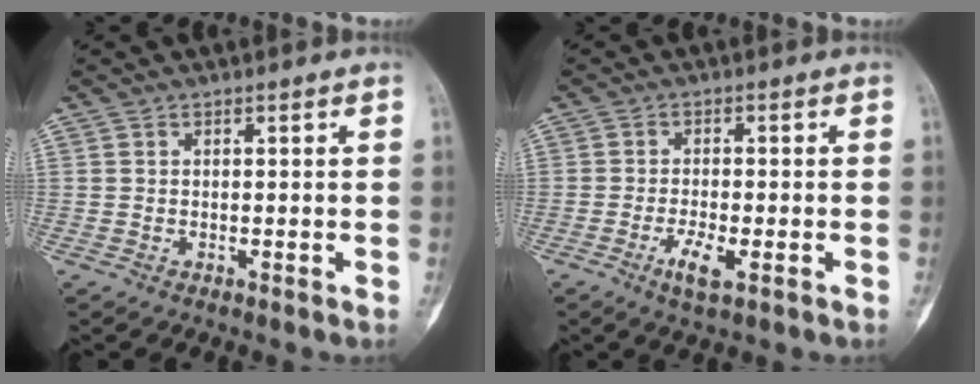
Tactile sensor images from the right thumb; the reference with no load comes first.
{"total": 4.4, "force": [-1.9, 1.3, 3.8], "torque": [-0.075, -0.001, -0.031]}